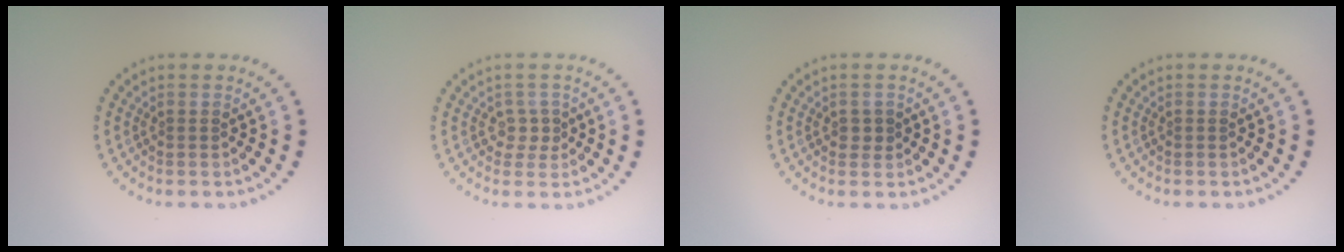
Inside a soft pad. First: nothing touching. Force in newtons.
{"total": 1.7, "press": 1.3, "slide": 1.0}
{"total": 1.1, "press": 1.1, "slide": 0.2}
{"total": 0.0}